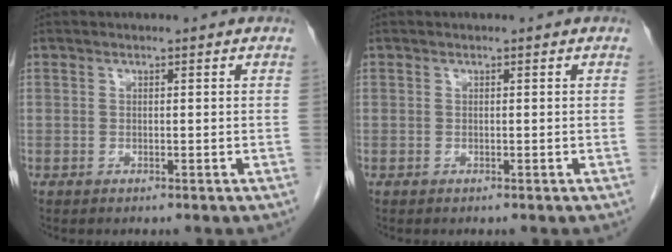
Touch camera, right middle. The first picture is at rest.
{"total": 0.0}